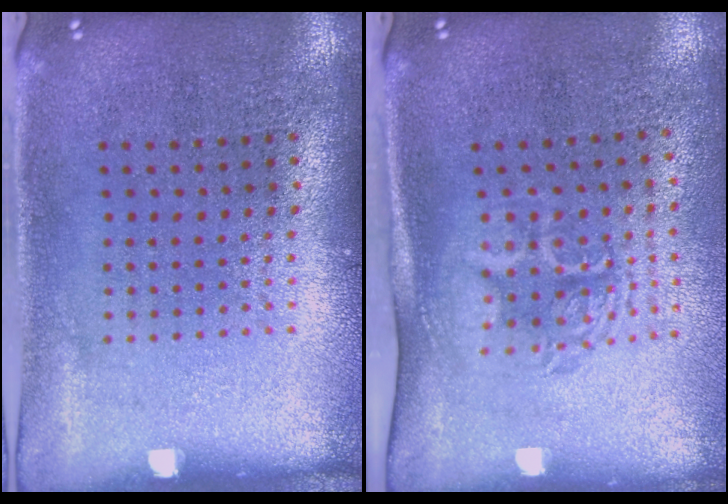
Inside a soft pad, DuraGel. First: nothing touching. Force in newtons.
{"total": 1.7, "press": 1.3, "slide": 1.1}